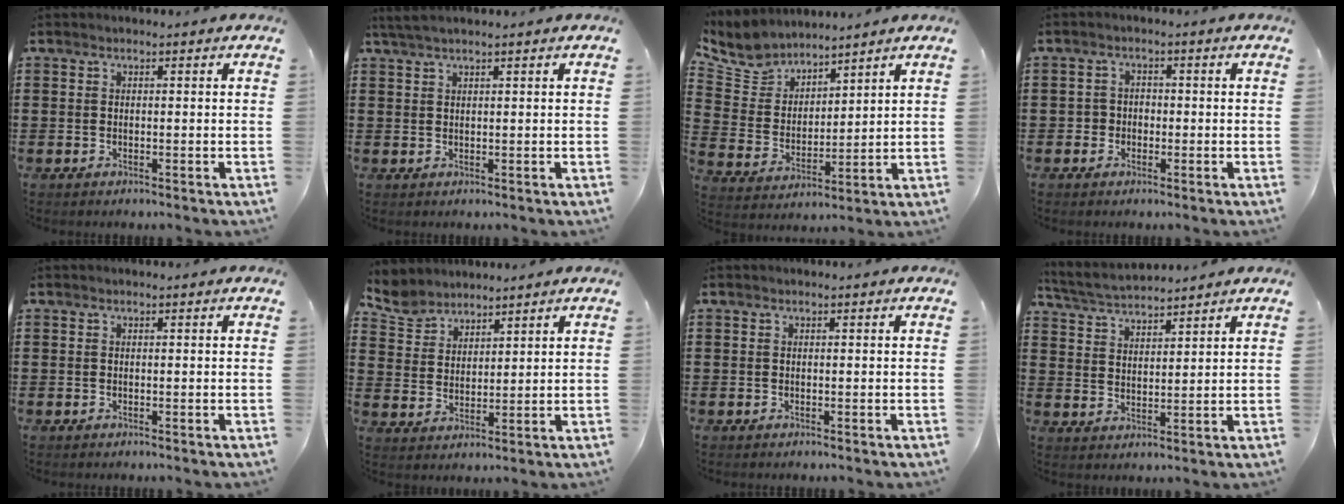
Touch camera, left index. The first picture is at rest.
{"total": 1.7, "force": [1.4, 0.0, 1.1], "torque": [-0.022, 0.000, 0.026]}
{"total": 6.8, "force": [6.4, 2.5, 0.4], "torque": [-0.050, -0.039, 0.117]}
{"total": 1.8, "force": [-0.6, 1.6, 0.3], "torque": [-0.012, 0.003, -0.016]}
{"total": 0.0}
{"total": 5.1, "force": [4.7, 2.0, 0.3], "torque": [-0.031, -0.013, 0.088]}
{"total": 0.0}
{"total": 4.0, "force": [3.9, 0.2, 0.5], "torque": [-0.028, -0.015, 0.070]}